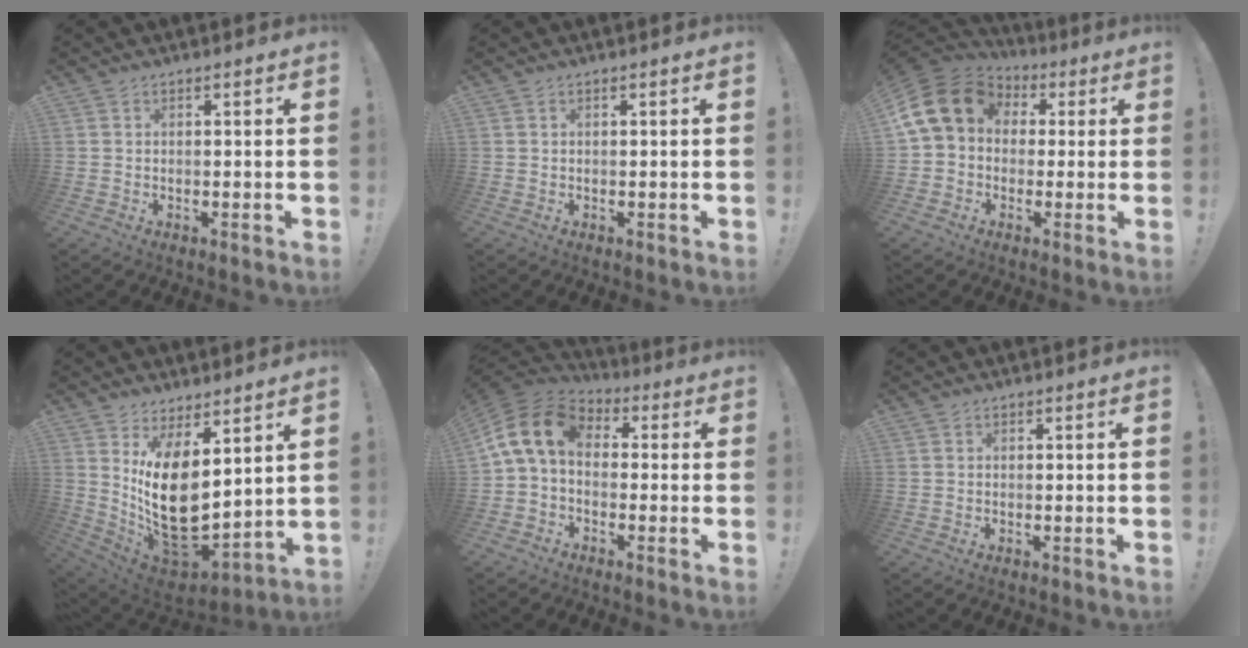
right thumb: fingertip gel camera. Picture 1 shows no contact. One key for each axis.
{"total": 0.0}
{"total": 16.1, "fx": 3.4, "fy": 12.3, "fz": 9.8, "tx": -0.169, "ty": 0.003, "tz": 0.065}
{"total": 17.5, "fx": 3.6, "fy": 10.0, "fz": 13.9, "tx": -0.253, "ty": -0.053, "tz": 0.080}
{"total": 12.3, "fx": 1.6, "fy": 7.6, "fz": 9.5, "tx": -0.188, "ty": 0.012, "tz": 0.029}
{"total": 0.0}